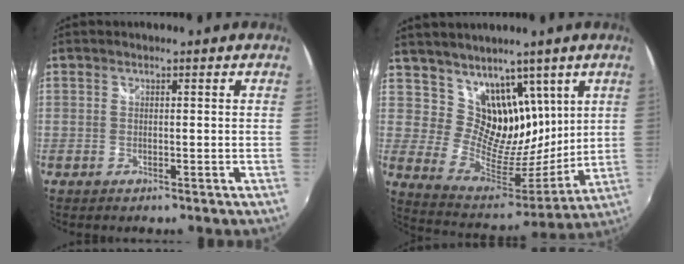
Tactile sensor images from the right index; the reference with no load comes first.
{"total": 14.7, "force": [8.3, 10.2, 6.4], "torque": [-0.101, -0.018, 0.162]}